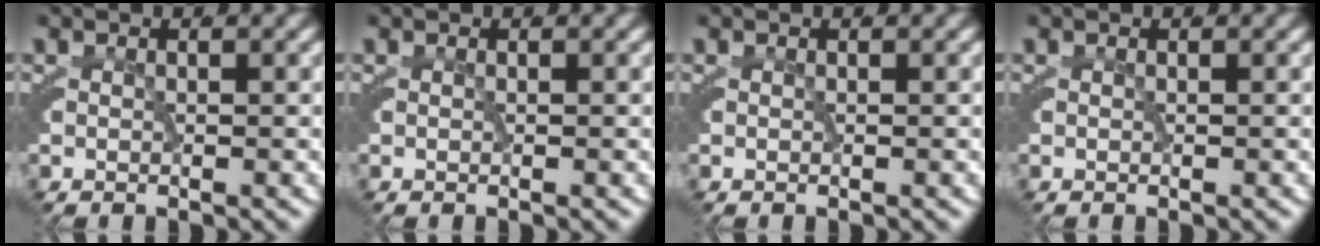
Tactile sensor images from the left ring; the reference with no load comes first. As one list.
[{"total": 0.0}, {"total": 0.0}, {"total": 0.0}]